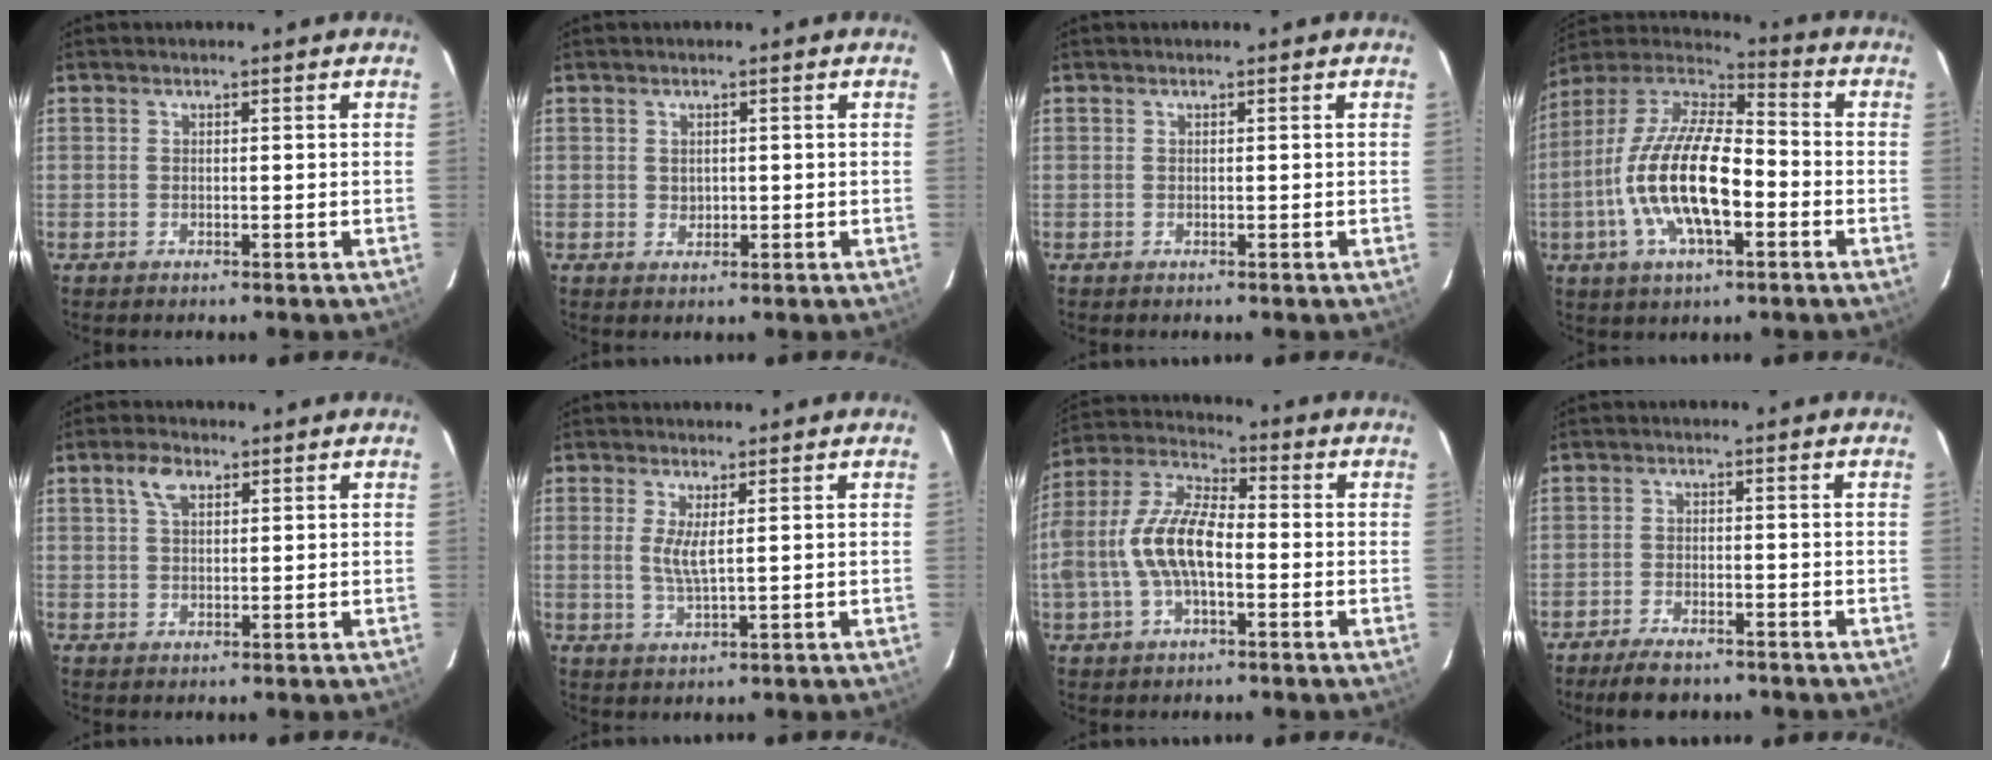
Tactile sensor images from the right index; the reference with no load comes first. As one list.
[{"total": 1.3, "force": [0.3, 1.2, 0.3], "torque": [-0.002, 0.002, 0.009]}, {"total": 0.0}, {"total": 19.1, "force": [-4.7, 7.4, 17.0], "torque": [-0.339, -0.007, -0.094]}, {"total": 3.7, "force": [1.9, 2.1, 2.4], "torque": [-0.045, 0.010, 0.035]}, {"total": 3.7, "force": [0.8, 0.6, 3.6], "torque": [-0.071, -0.008, 0.014]}, {"total": 12.8, "force": [-2.3, 5.9, 11.2], "torque": [-0.235, 0.012, -0.044]}, {"total": 6.1, "force": [-5.1, 2.0, 2.8], "torque": [-0.071, -0.006, -0.087]}]